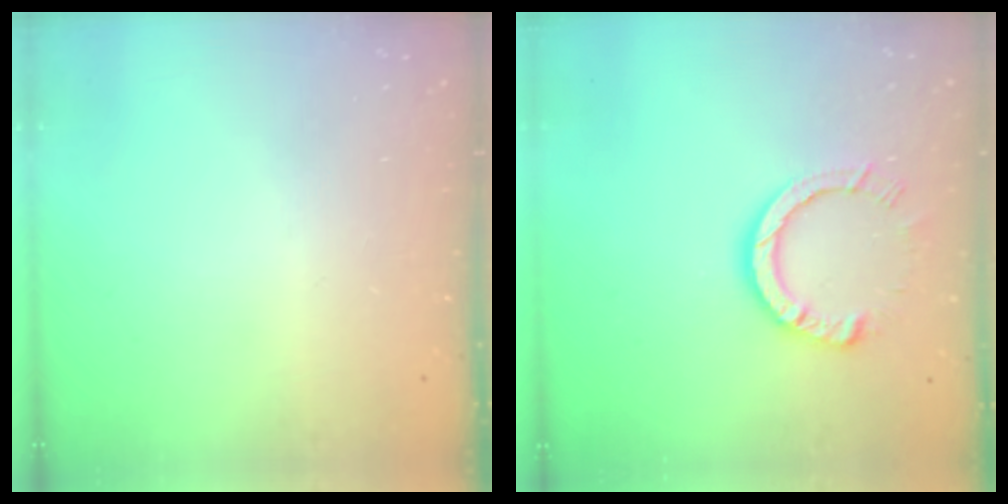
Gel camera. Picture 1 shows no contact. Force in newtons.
{"total": 9.1, "press": 9.1, "slide": 0.7}